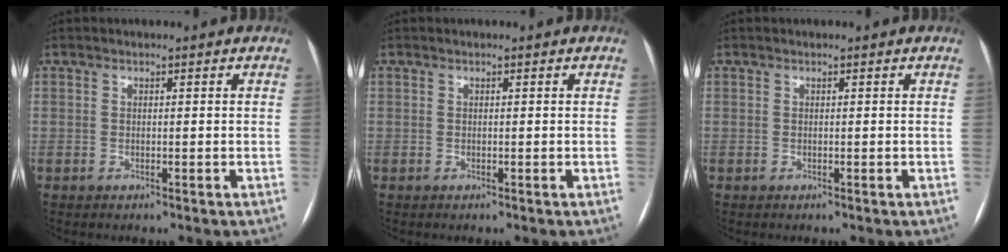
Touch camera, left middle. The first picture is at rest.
{"total": 0.0}
{"total": 0.0}